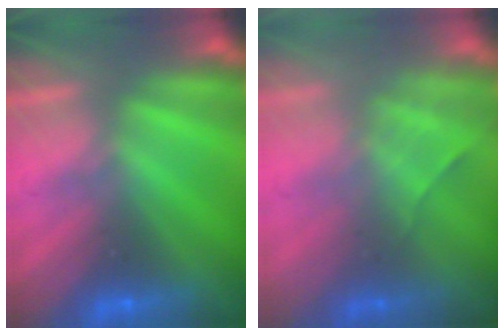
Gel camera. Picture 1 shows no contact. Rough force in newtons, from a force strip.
{"total": 2.4}